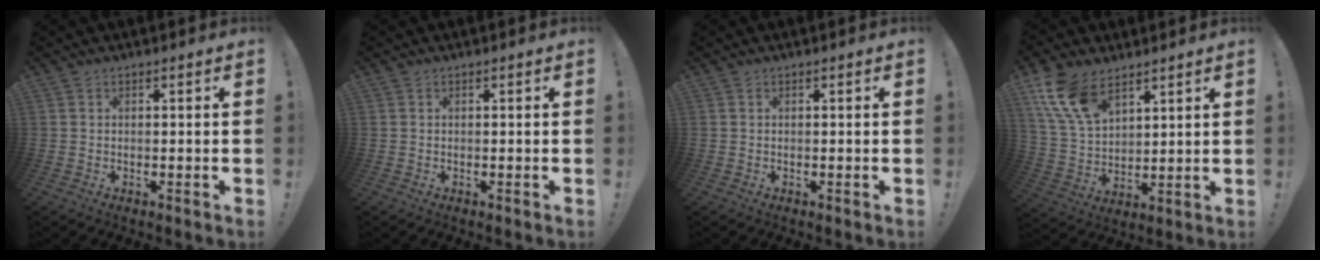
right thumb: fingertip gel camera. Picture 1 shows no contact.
{"total": 0.0}
{"total": 0.0}
{"total": 13.9, "force": [8.7, 7.6, 7.8], "torque": [-0.156, -0.041, 0.169]}